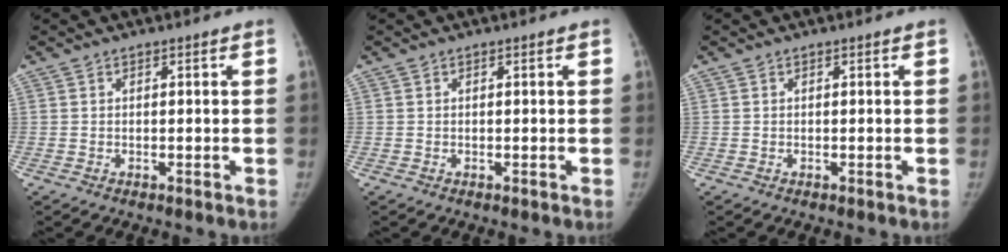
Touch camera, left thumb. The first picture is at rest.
{"total": 0.0}
{"total": 0.0}